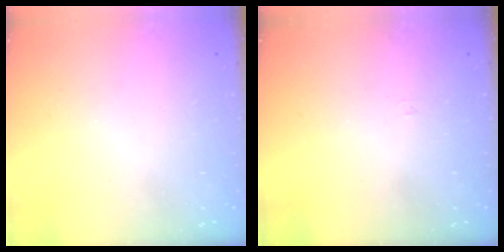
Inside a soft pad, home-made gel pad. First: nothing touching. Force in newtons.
{"total": 3.2, "press": 3.2, "slide": 0.3}